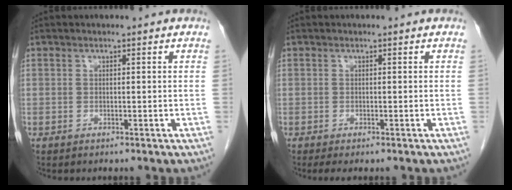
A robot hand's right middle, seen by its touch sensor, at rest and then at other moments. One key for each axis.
{"total": 1.8, "fx": -1.4, "fy": 0.5, "fz": 1.1, "tx": -0.014, "ty": -0.006, "tz": -0.017}